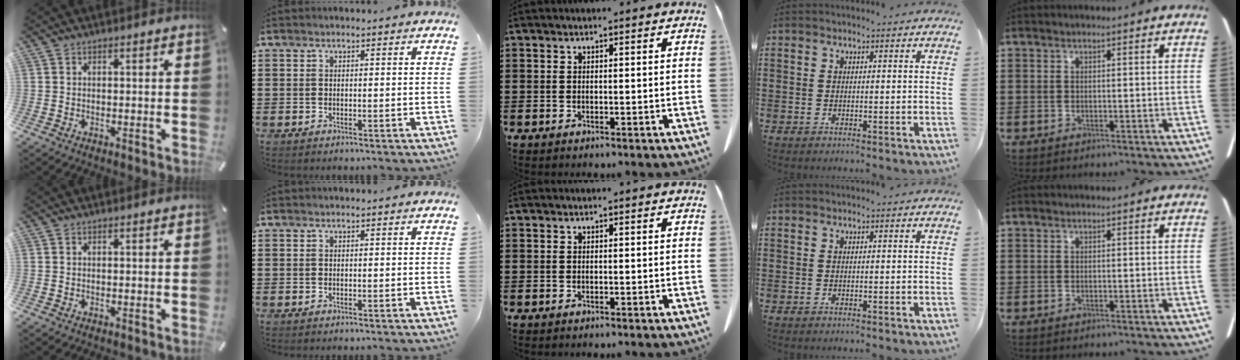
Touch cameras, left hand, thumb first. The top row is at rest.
{}